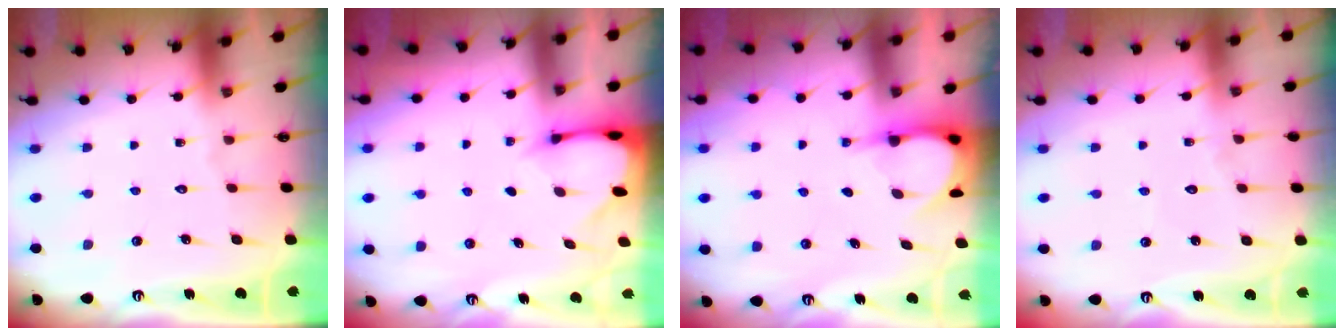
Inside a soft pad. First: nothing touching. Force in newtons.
{"total": 2.3, "press": 2.3, "slide": 0.1}
{"total": 3.8, "press": 3.8, "slide": 0.2}
{"total": 3.2, "press": 3.2, "slide": 0.4}